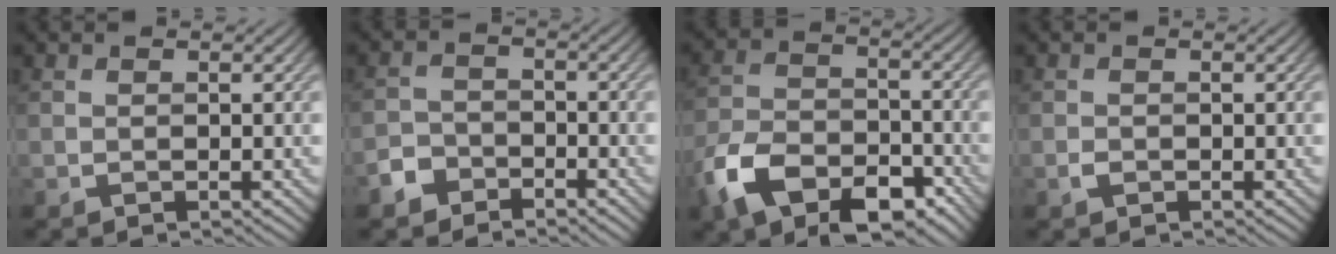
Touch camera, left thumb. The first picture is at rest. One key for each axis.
{"total": 3.2, "fx": -2.6, "fy": 1.9, "fz": 0.8, "tx": -0.015, "ty": 0.006, "tz": -0.060}
{"total": 11.9, "fx": -7.2, "fy": 6.6, "fz": 6.9, "tx": -0.157, "ty": -0.015, "tz": -0.140}
{"total": 0.6, "fx": -0.3, "fy": 0.4, "fz": 0.3, "tx": -0.007, "ty": 0.003, "tz": -0.007}